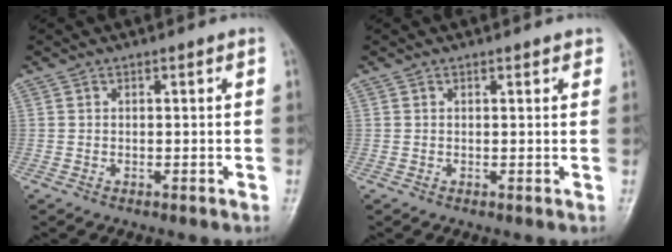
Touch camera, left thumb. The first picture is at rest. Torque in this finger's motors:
{"motor_torque": [-0.09, 0.01, -0.05, -0.10, 0.02]}